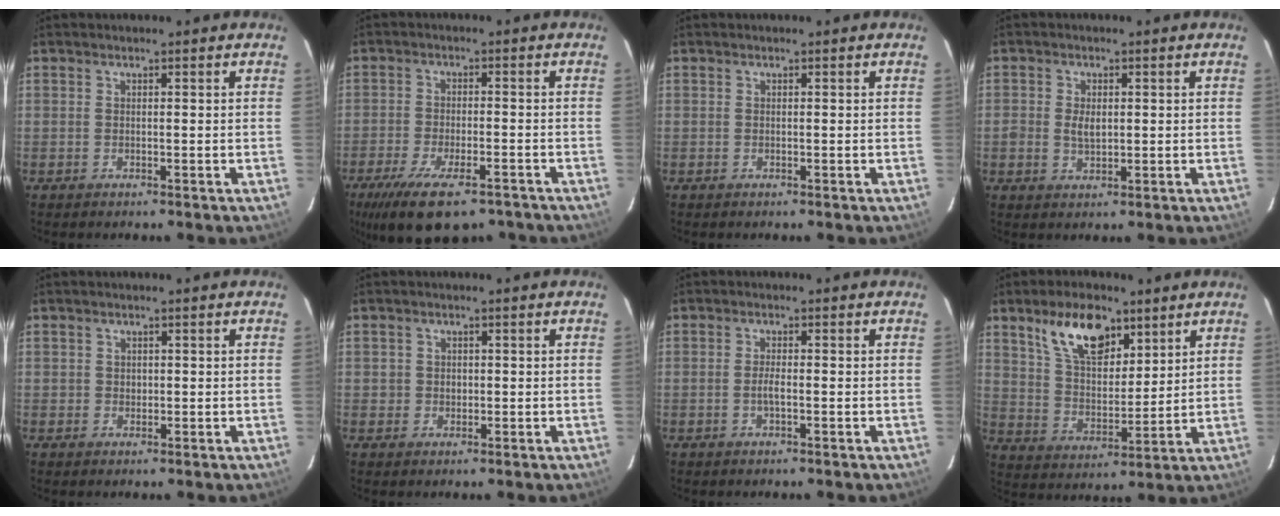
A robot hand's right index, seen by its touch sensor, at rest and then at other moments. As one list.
[{"total": 14.6, "force": [-10.2, 5.3, 9.0], "torque": [-0.189, -0.038, -0.162]}, {"total": 0.0}, {"total": 3.6, "force": [0.0, 2.4, 2.7], "torque": [-0.051, 0.001, 0.000]}, {"total": 1.2, "force": [0.1, 1.1, 0.2], "torque": [0.001, 0.001, 0.001]}, {"total": 2.0, "force": [-0.2, 1.9, 0.4], "torque": [-0.005, 0.002, -0.003]}, {"total": 1.7, "force": [-0.6, 0.3, 1.6], "torque": [-0.032, -0.001, -0.011]}, {"total": 13.0, "force": [7.8, 6.4, 8.2], "torque": [-0.140, 0.011, 0.148]}]